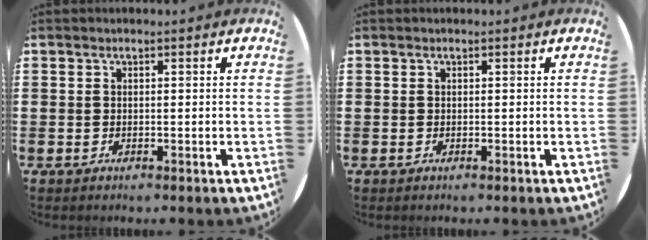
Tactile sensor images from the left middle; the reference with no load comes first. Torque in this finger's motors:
{"motor_torque": [-0.09, 0.03, 0.00, 0.00]}